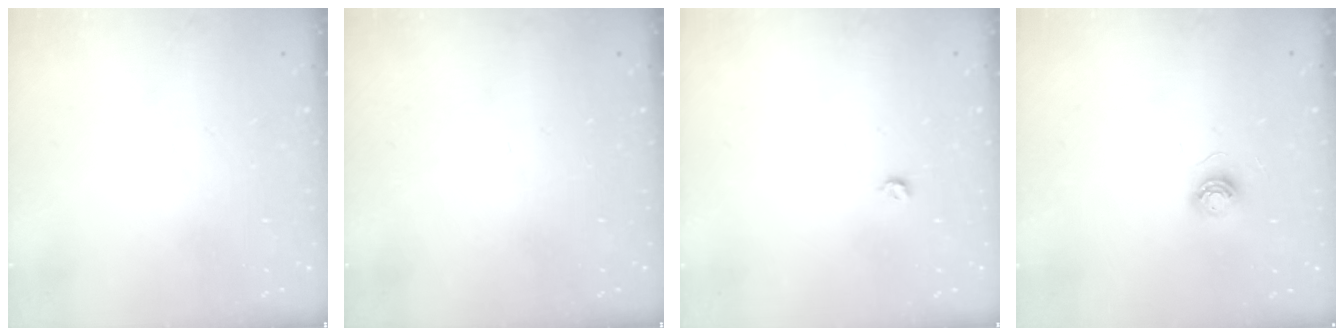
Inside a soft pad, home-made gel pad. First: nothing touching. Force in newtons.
{"total": 0.0}
{"total": 3.3, "press": 3.3, "slide": 0.7}
{"total": 5.6, "press": 5.6, "slide": 0.3}